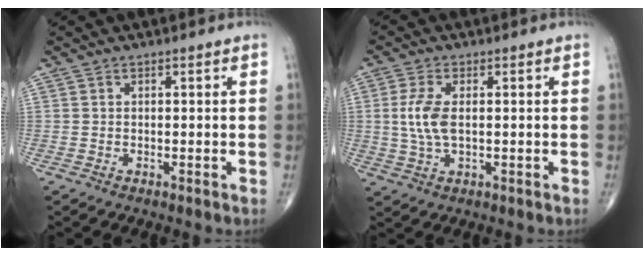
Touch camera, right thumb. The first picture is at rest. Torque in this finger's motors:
{"motor_torque": [-0.35, 0.25, 0.81, 0.18, 0.04]}